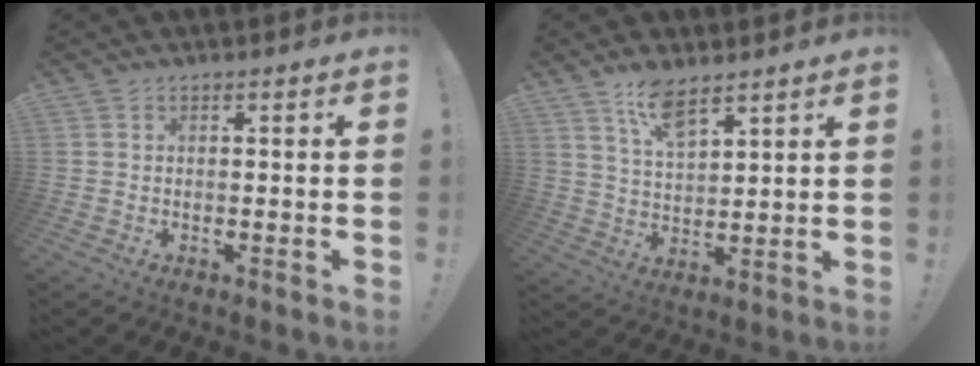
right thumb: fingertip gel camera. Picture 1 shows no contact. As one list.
[{"total": 8.7, "force": [6.5, 2.6, 5.1], "torque": [-0.099, -0.030, 0.118]}]